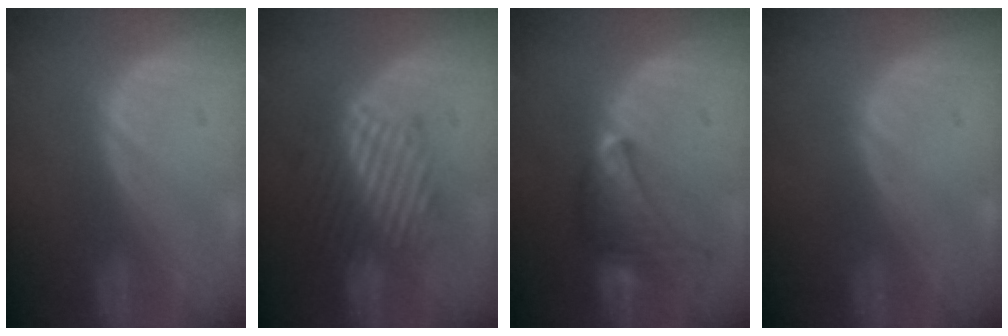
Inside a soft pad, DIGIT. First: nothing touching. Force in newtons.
{"total": 9.3, "press": 8.4, "slide": 3.9}
{"total": 7.0, "press": 7.0, "slide": 0.6}
{"total": 0.0}